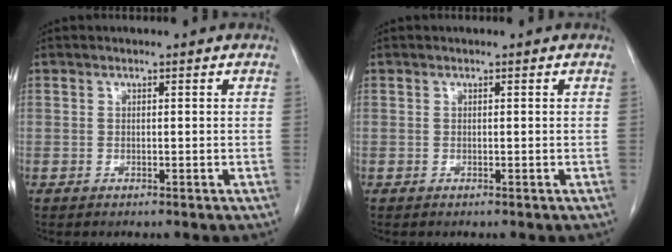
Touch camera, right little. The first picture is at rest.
{"total": 0.0}